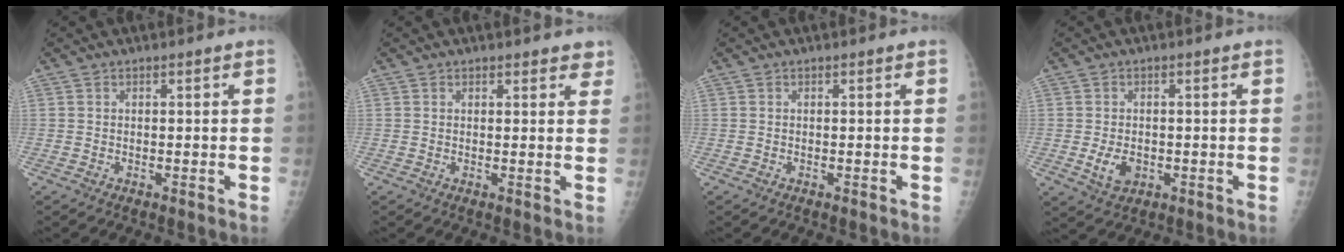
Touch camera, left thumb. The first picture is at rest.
{"total": 2.7, "force": [2.2, 1.3, 0.8], "torque": [0.023, -0.007, 0.017]}
{"total": 0.0}
{"total": 4.5, "force": [-1.0, 3.1, 3.0], "torque": [-0.047, -0.003, -0.009]}